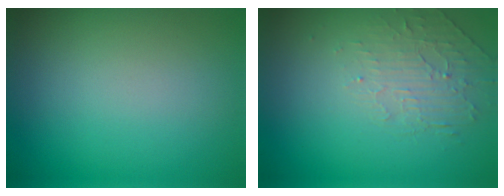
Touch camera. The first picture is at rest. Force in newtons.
{"total": 2.0, "press": 0.9, "slide": 1.8}